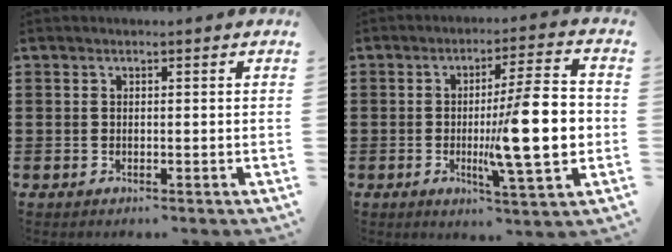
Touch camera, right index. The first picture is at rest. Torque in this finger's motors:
{"motor_torque": [2.14, 0.00, 1.06, 0.21]}